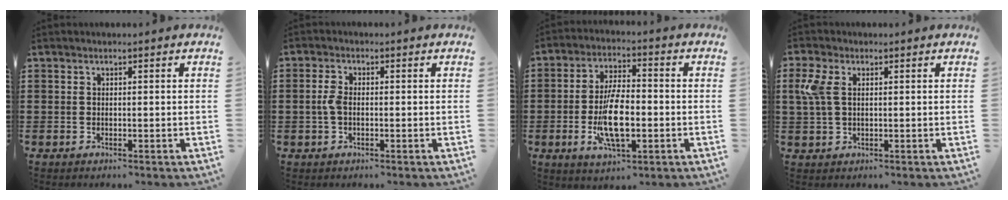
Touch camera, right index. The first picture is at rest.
{"total": 2.8, "force": [-0.3, 1.4, 2.4], "torque": [-0.062, -0.001, -0.012]}
{"total": 9.9, "force": [-2.1, 3.9, 8.8], "torque": [-0.186, -0.008, -0.039]}
{"total": 5.2, "force": [1.1, 2.9, 4.2], "torque": [-0.111, 0.002, 0.013]}